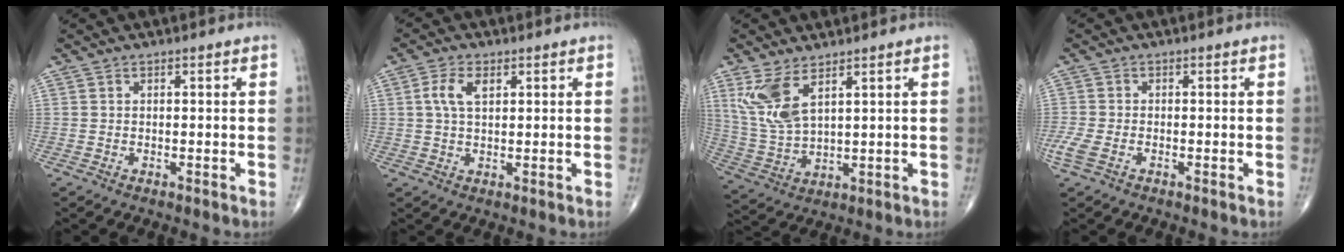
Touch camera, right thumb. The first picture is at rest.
{"total": 4.6, "force": [1.4, 2.5, 3.7], "torque": [-0.079, 0.005, 0.026]}
{"total": 9.1, "force": [4.8, 3.6, 6.8], "torque": [-0.149, -0.022, 0.111]}
{"total": 3.5, "force": [-1.5, 1.9, 2.6], "torque": [-0.076, 0.002, -0.031]}